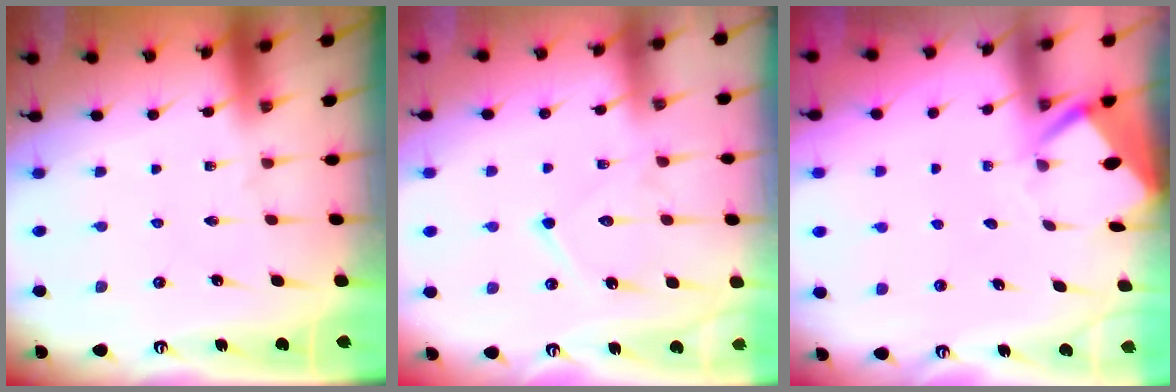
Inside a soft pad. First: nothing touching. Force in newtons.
{"total": 11.7, "press": 11.7, "slide": 1.0}
{"total": 3.8, "press": 3.8, "slide": 0.3}